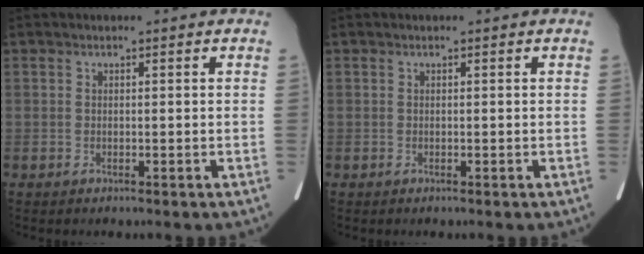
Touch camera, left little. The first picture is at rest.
{"total": 0.0}